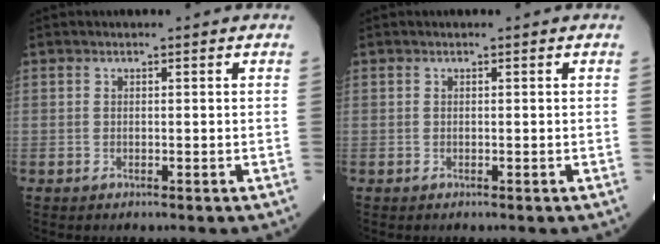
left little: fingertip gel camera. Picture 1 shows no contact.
{"total": 0.0}